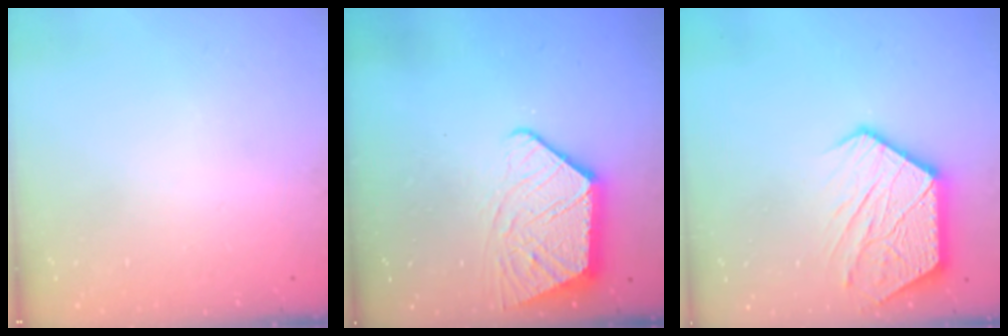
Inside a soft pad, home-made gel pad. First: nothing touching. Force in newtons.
{"total": 12.9, "press": 12.9, "slide": 1.0}
{"total": 14.5, "press": 14.5, "slide": 1.1}